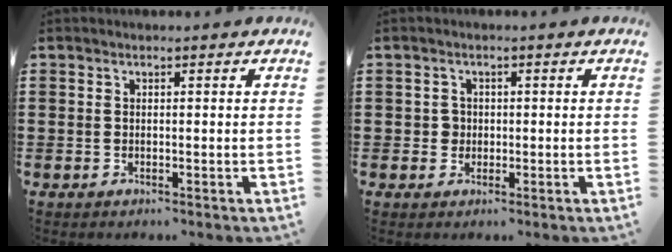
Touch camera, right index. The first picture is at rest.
{"total": 1.6, "force": [-0.1, 1.5, 0.5], "torque": [-0.015, 0.006, -0.003]}